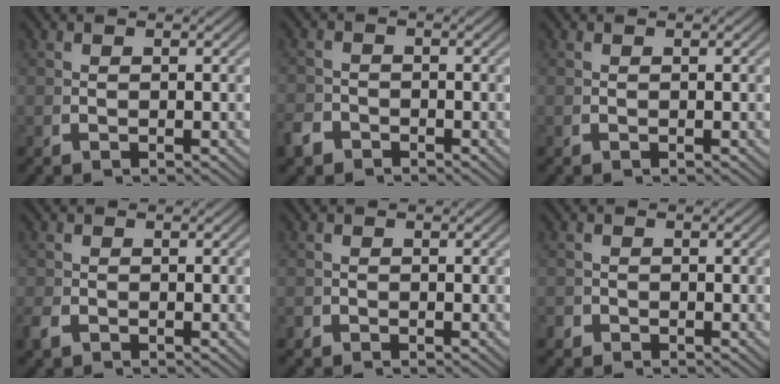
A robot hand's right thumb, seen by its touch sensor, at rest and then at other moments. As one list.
[{"total": 2.1, "force": [-1.9, 1.0, 0.1], "torque": [0.003, -0.009, -0.031]}, {"total": 0.0}, {"total": 0.9, "force": [-0.8, 0.3, 0.2], "torque": [-0.004, -0.004, -0.014]}, {"total": 0.6, "force": [-0.6, 0.1, -0.2], "torque": [0.007, -0.003, -0.012]}, {"total": 1.0, "force": [-0.9, 0.4, -0.2], "torque": [0.008, -0.004, -0.017]}]